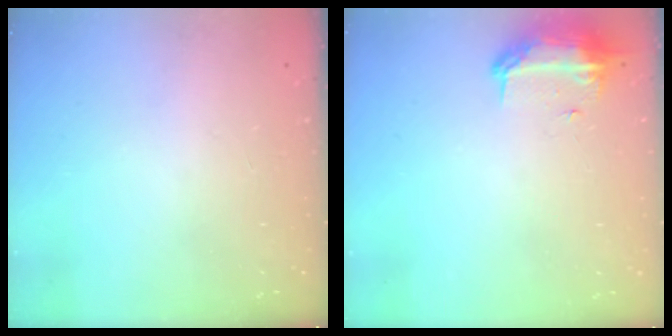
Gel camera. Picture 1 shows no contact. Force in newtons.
{"total": 8.7, "press": 8.5, "slide": 1.8}